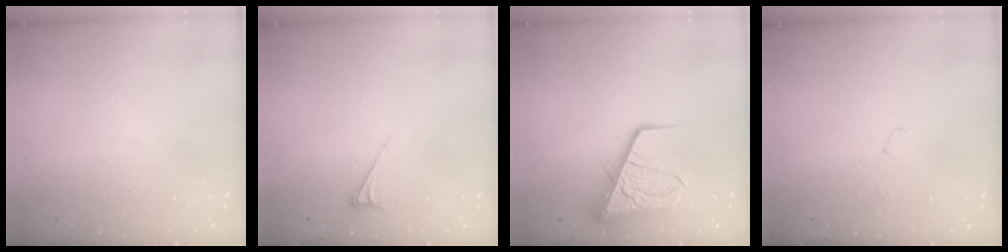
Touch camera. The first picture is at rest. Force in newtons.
{"total": 4.1, "press": 4.0, "slide": 0.6}
{"total": 13.0, "press": 12.9, "slide": 1.7}
{"total": 3.8, "press": 3.8, "slide": 0.3}